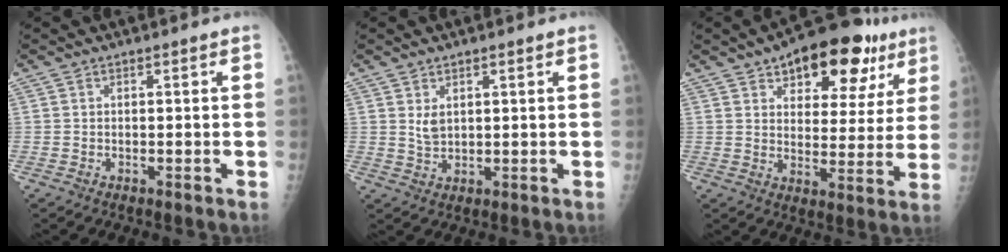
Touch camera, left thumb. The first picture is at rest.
{"total": 3.0, "force": [1.3, 1.7, 2.1], "torque": [-0.032, -0.011, 0.030]}
{"total": 18.9, "force": [10.7, 9.4, 12.5], "torque": [-0.121, -0.021, 0.150]}